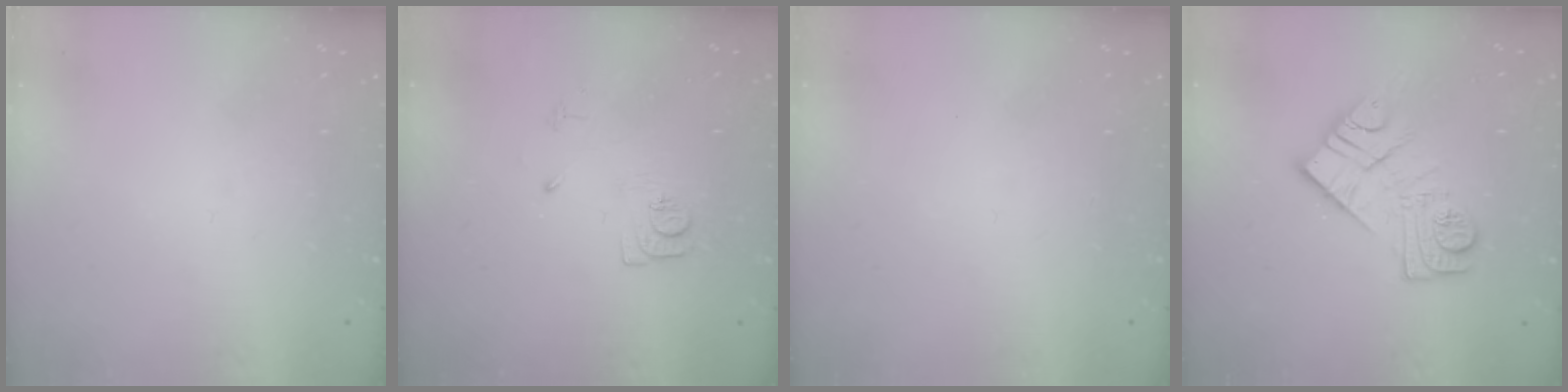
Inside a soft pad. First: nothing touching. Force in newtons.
{"total": 8.4, "press": 8.3, "slide": 0.8}
{"total": 1.5, "press": 1.5, "slide": 0.1}
{"total": 14.0, "press": 14.0, "slide": 0.9}